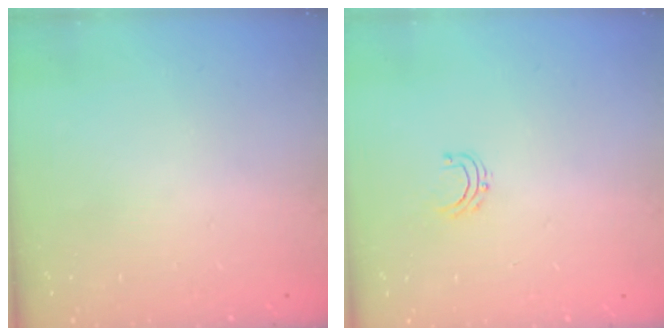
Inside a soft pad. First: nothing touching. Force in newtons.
{"total": 4.0, "press": 4.0, "slide": 0.3}